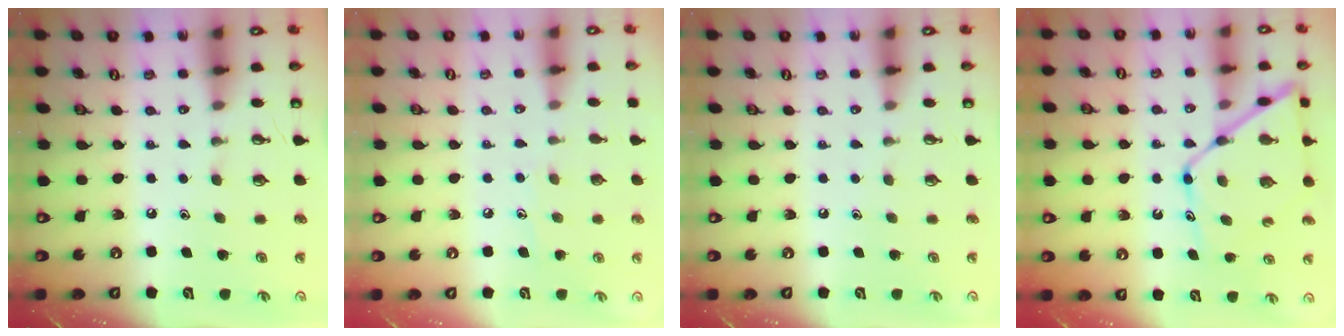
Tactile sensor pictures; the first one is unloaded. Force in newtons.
{"total": 5.0, "press": 5.0, "slide": 0.6}
{"total": 0.0}
{"total": 12.8, "press": 12.7, "slide": 1.1}